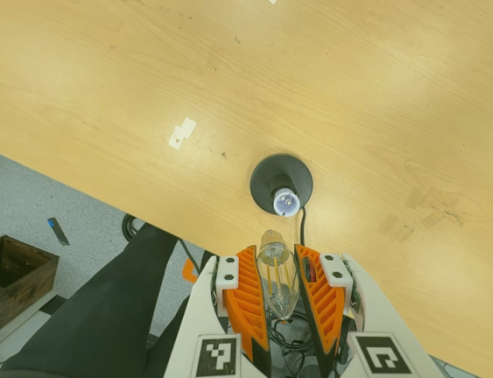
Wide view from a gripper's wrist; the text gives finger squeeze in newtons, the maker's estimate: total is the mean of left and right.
{"total": 13.8, "left": 14.8, "right": 12.8}